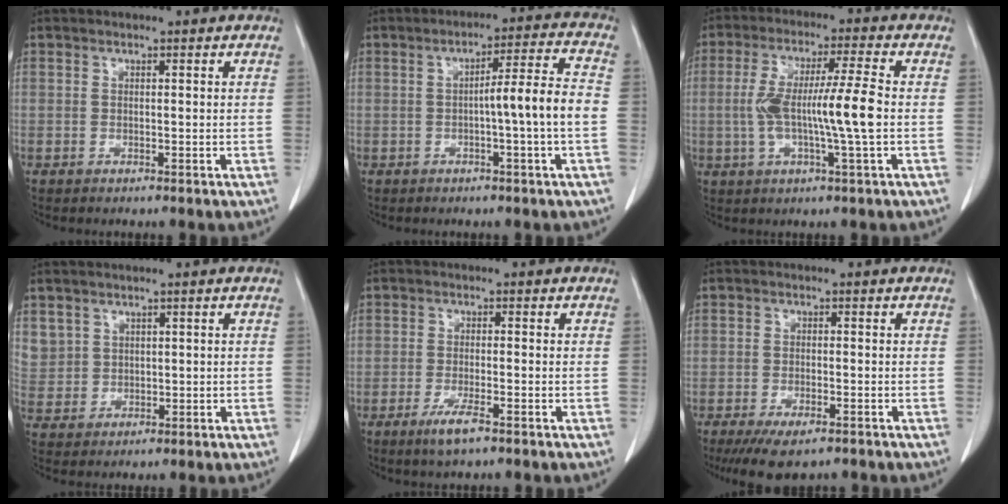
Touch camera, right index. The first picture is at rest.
{"total": 8.0, "force": [-1.3, -0.8, 7.8], "torque": [-0.115, 0.015, -0.018]}
{"total": 10.5, "force": [-0.9, -0.1, 10.5], "torque": [-0.202, 0.008, -0.021]}
{"total": 5.1, "force": [2.5, 4.4, 0.6], "torque": [-0.015, 0.009, 0.060]}
{"total": 3.8, "force": [-2.4, 0.2, 3.0], "torque": [-0.062, -0.009, -0.043]}
{"total": 6.9, "force": [-5.0, 2.1, 4.4], "torque": [-0.070, -0.014, -0.075]}